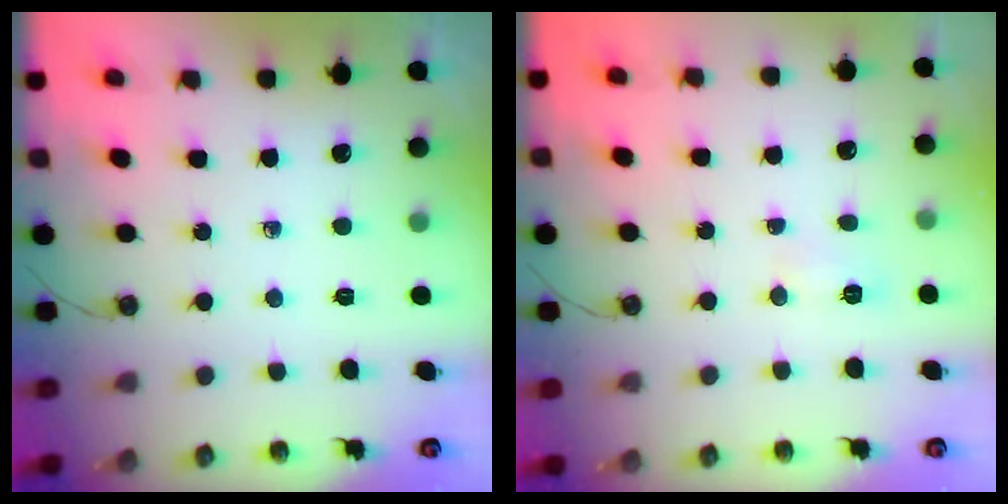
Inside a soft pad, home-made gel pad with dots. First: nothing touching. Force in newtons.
{"total": 4.4, "press": 4.3, "slide": 0.8}